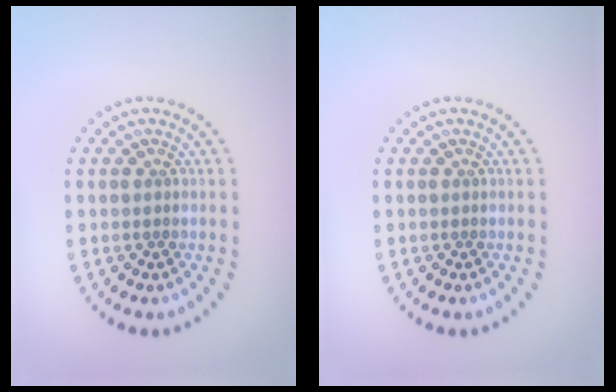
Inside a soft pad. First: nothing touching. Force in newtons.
{"total": 0.0}